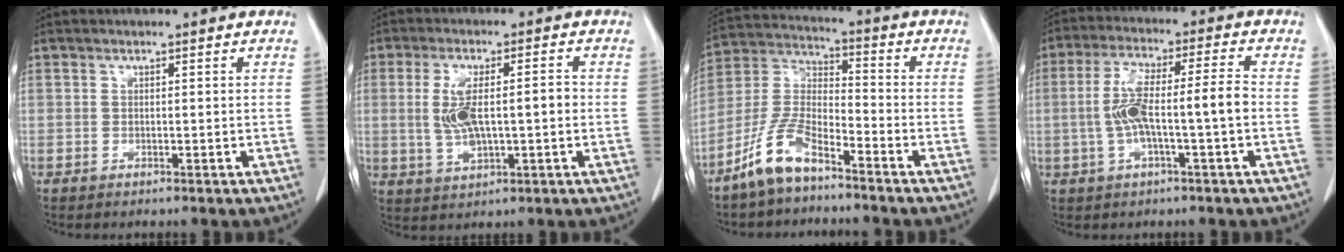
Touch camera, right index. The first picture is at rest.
{"total": 8.4, "force": [-0.2, 2.7, 8.0], "torque": [-0.164, 0.013, 0.005]}
{"total": 9.6, "force": [-7.0, 2.9, 5.8], "torque": [-0.136, 0.001, -0.142]}
{"total": 9.5, "force": [-1.4, 0.9, 9.4], "torque": [-0.183, 0.025, -0.025]}